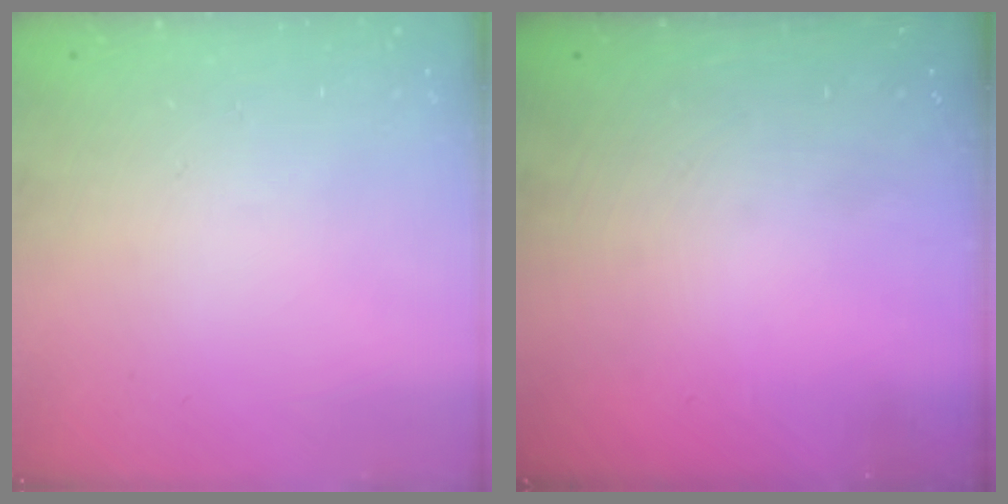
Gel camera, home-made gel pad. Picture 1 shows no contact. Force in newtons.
{"total": 0.0}